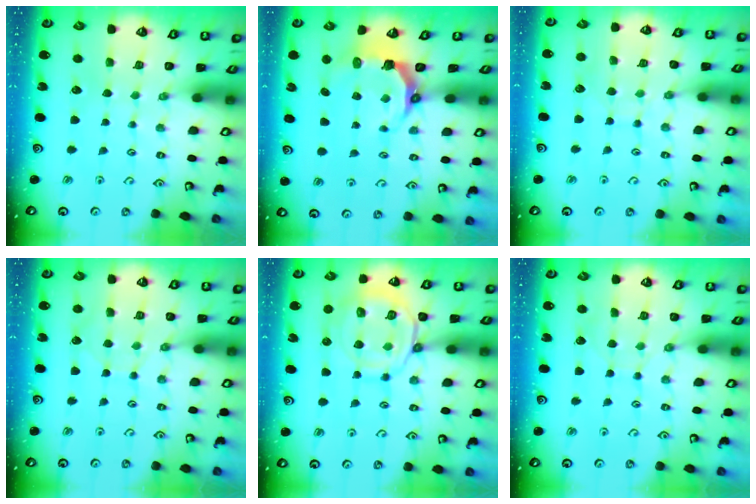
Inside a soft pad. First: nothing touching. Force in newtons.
{"total": 6.1, "press": 4.5, "slide": 4.2}
{"total": 7.1, "press": 7.0, "slide": 0.6}
{"total": 6.0, "press": 6.0, "slide": 0.6}
{"total": 12.7, "press": 12.6, "slide": 1.5}
{"total": 2.8, "press": 2.8, "slide": 0.3}